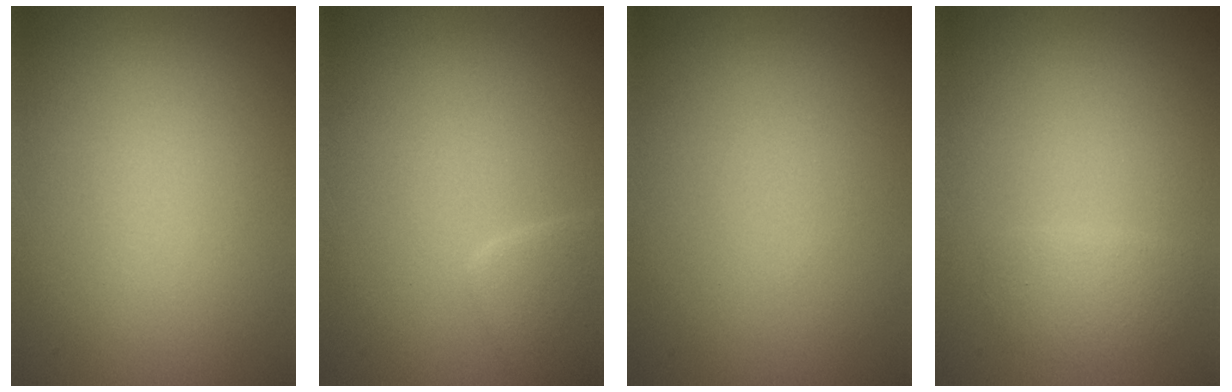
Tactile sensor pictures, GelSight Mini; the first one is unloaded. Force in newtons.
{"total": 2.3, "press": 2.3, "slide": 0.1}
{"total": 0.0}
{"total": 1.5, "press": 1.5, "slide": 0.1}